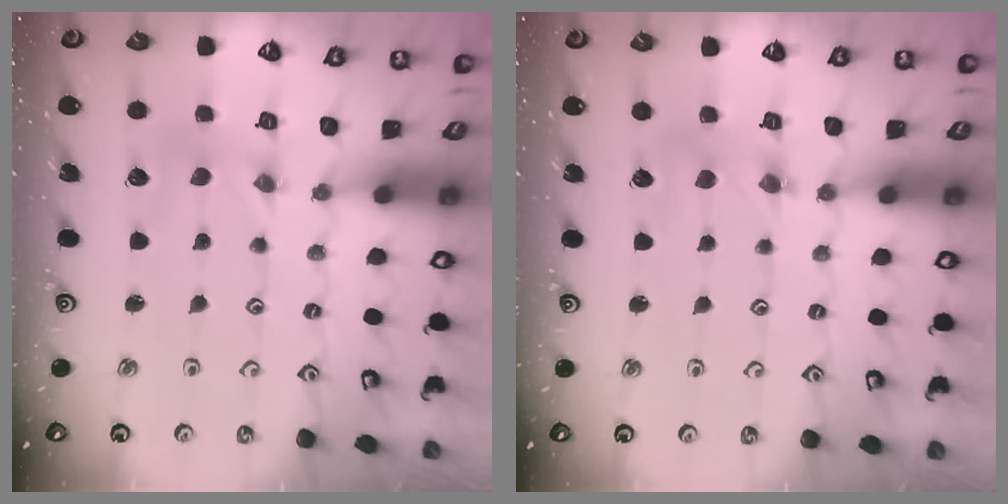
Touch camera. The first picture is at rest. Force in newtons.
{"total": 4.4, "press": 4.4, "slide": 0.4}